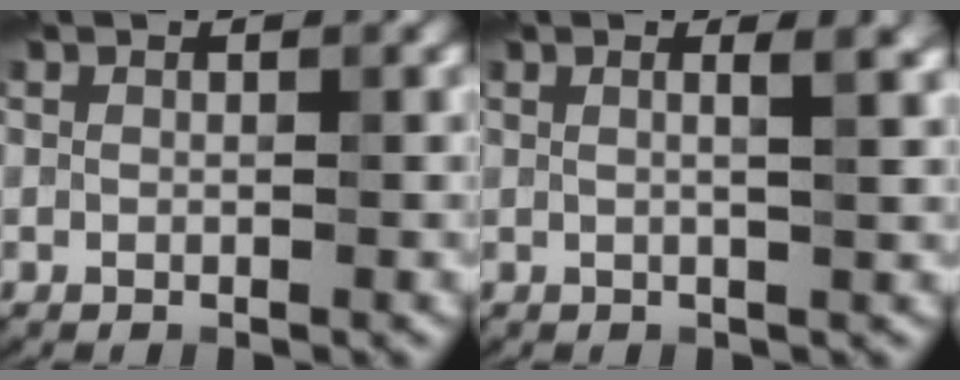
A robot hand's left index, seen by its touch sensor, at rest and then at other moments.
{"total": 3.0, "force": [0.8, 1.1, 2.7], "torque": [-0.029, 0.013, -0.013]}